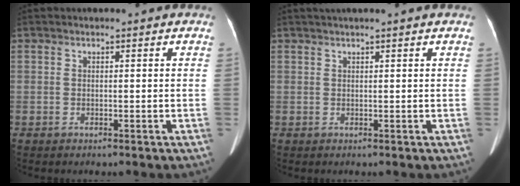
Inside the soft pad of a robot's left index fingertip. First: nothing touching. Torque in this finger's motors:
{"motor_torque": [0.26, 0.38, -0.08, 0.00]}